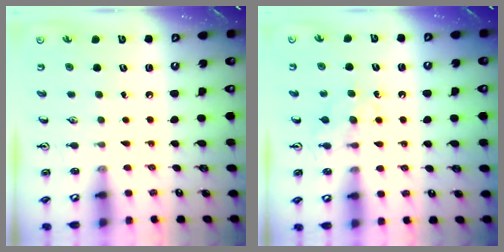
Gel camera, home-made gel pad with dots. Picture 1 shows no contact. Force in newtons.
{"total": 4.8, "press": 4.7, "slide": 0.6}